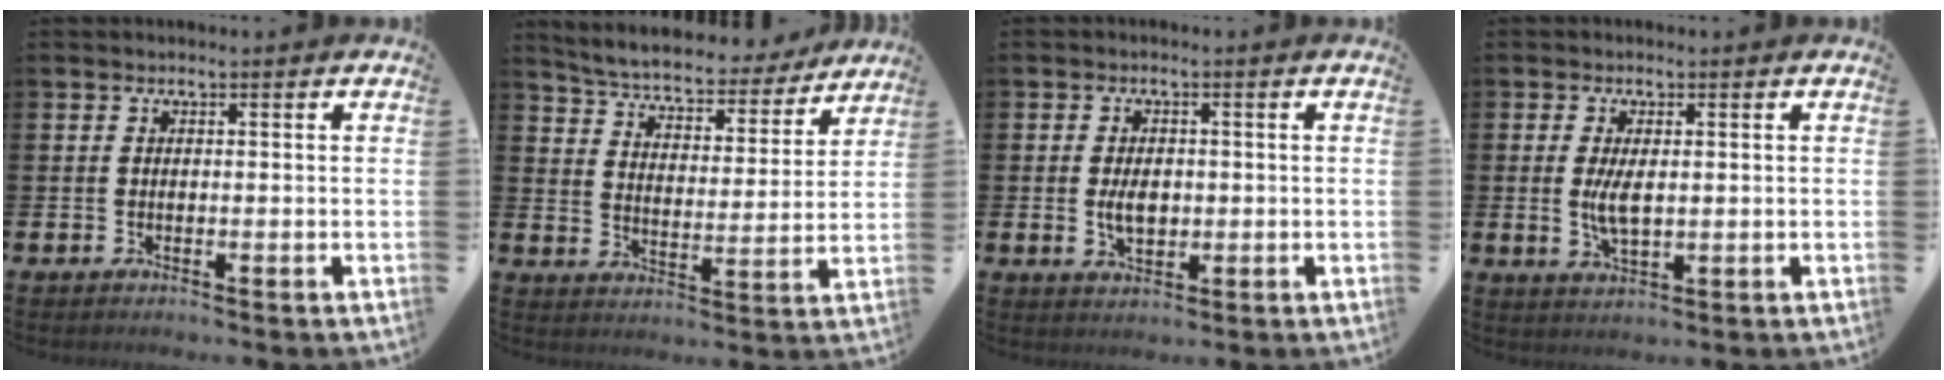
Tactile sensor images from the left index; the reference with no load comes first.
{"total": 5.6, "force": [5.4, 1.2, 1.2], "torque": [-0.053, -0.041, 0.088]}
{"total": 3.6, "force": [0.0, 2.2, 2.9], "torque": [-0.036, -0.001, -0.005]}
{"total": 4.1, "force": [0.3, 1.6, 3.7], "torque": [-0.068, 0.003, 0.004]}